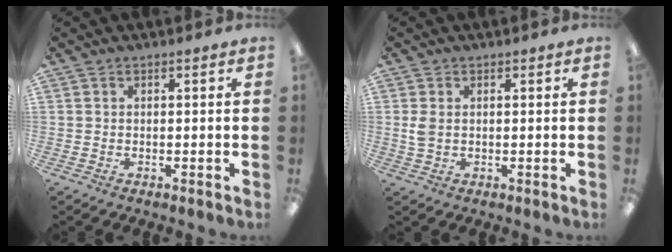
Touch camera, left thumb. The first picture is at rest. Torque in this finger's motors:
{"motor_torque": [-0.02, 0.03, -0.13, 0.15, 0.00]}